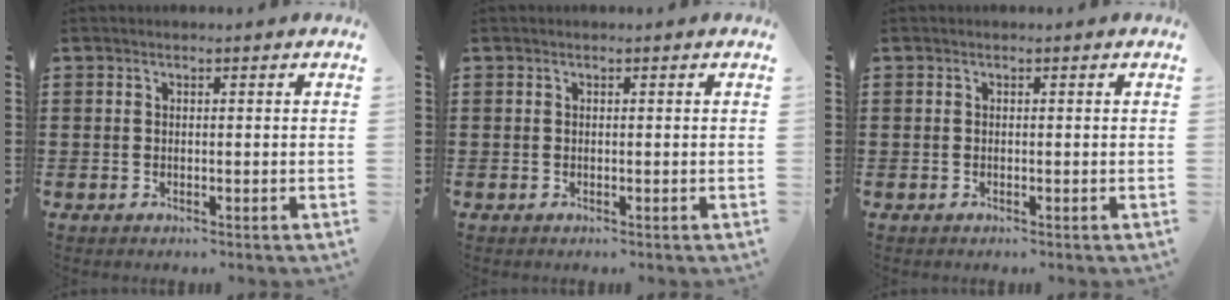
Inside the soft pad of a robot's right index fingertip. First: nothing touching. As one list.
[{"total": 0.0}, {"total": 0.0}]